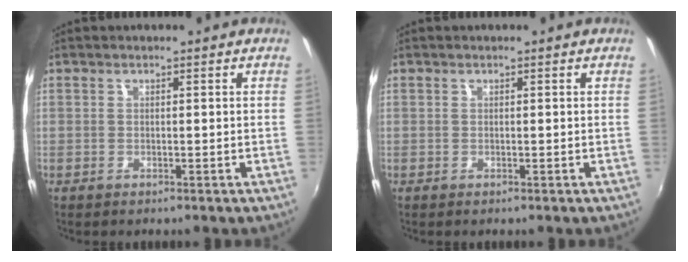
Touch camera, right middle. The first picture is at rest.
{"total": 0.0}